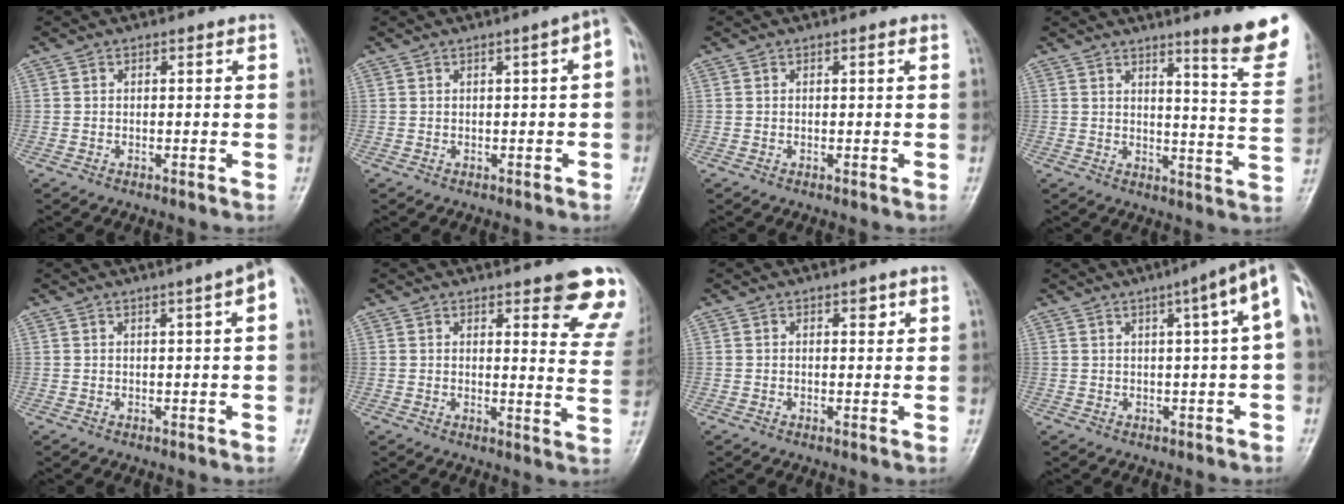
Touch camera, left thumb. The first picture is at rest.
{"total": 3.7, "force": [0.3, 0.7, 3.6], "torque": [-0.038, 0.017, -0.004]}
{"total": 0.0}
{"total": 13.5, "force": [9.8, 1.0, 9.2], "torque": [-0.093, -0.072, 0.118]}
{"total": 4.5, "force": [1.6, 0.1, 4.2], "torque": [-0.050, 0.010, 0.018]}
{"total": 12.9, "force": [9.2, 3.3, 8.4], "torque": [-0.056, -0.050, 0.092]}
{"total": 1.3, "force": [0.7, 0.6, 0.9], "torque": [-0.001, 0.000, 0.008]}
{"total": 8.3, "force": [2.2, 0.7, 7.9], "torque": [-0.099, 0.025, 0.020]}